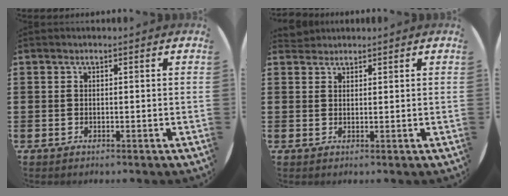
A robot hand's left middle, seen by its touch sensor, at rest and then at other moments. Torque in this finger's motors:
{"motor_torque": [0.29, -0.32, -0.14, 0.00]}